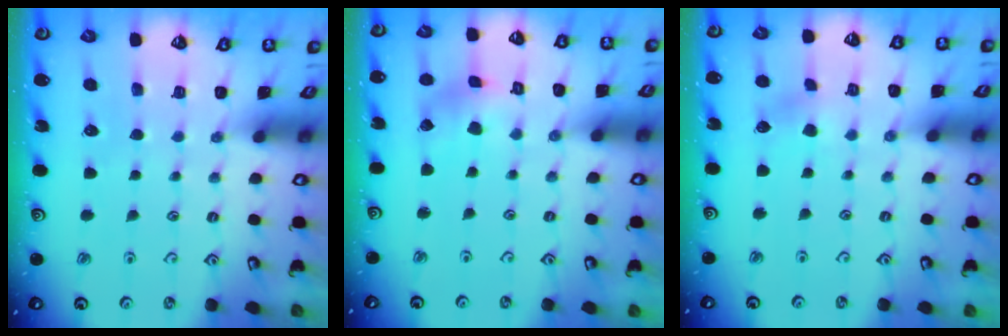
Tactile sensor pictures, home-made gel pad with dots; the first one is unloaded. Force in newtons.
{"total": 2.8, "press": 2.7, "slide": 0.4}
{"total": 1.8, "press": 1.8, "slide": 0.2}